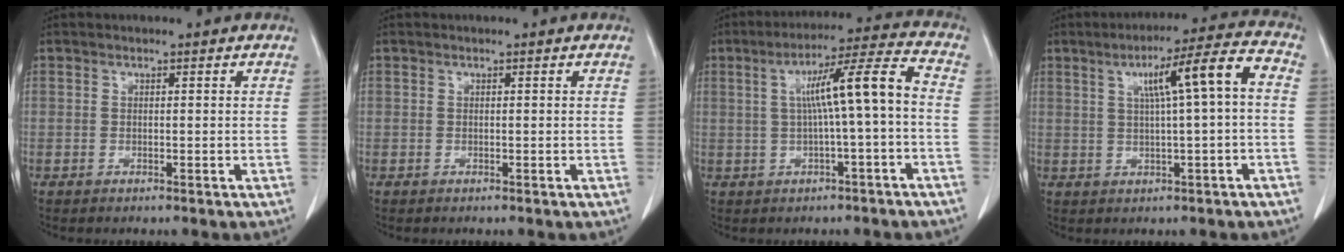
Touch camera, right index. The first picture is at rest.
{"total": 0.0}
{"total": 9.8, "force": [-0.1, -0.3, 9.8], "torque": [-0.157, 0.025, -0.001]}
{"total": 9.2, "force": [1.4, 0.0, 9.1], "torque": [-0.141, 0.019, 0.022]}